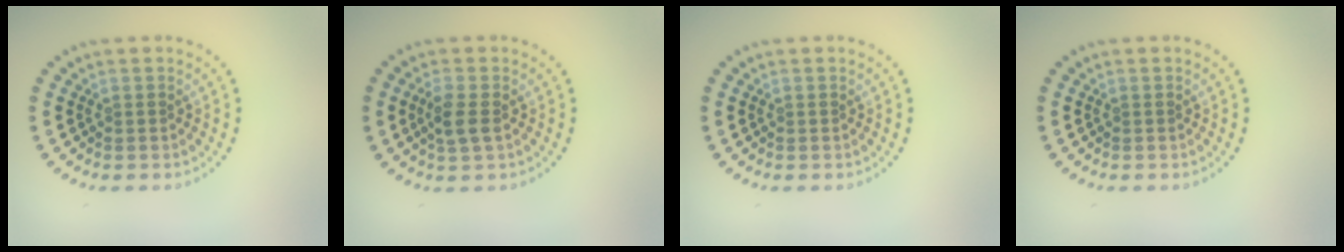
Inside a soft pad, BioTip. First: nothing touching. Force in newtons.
{"total": 2.0, "press": 1.9, "slide": 0.7}
{"total": 0.0}
{"total": 0.0}